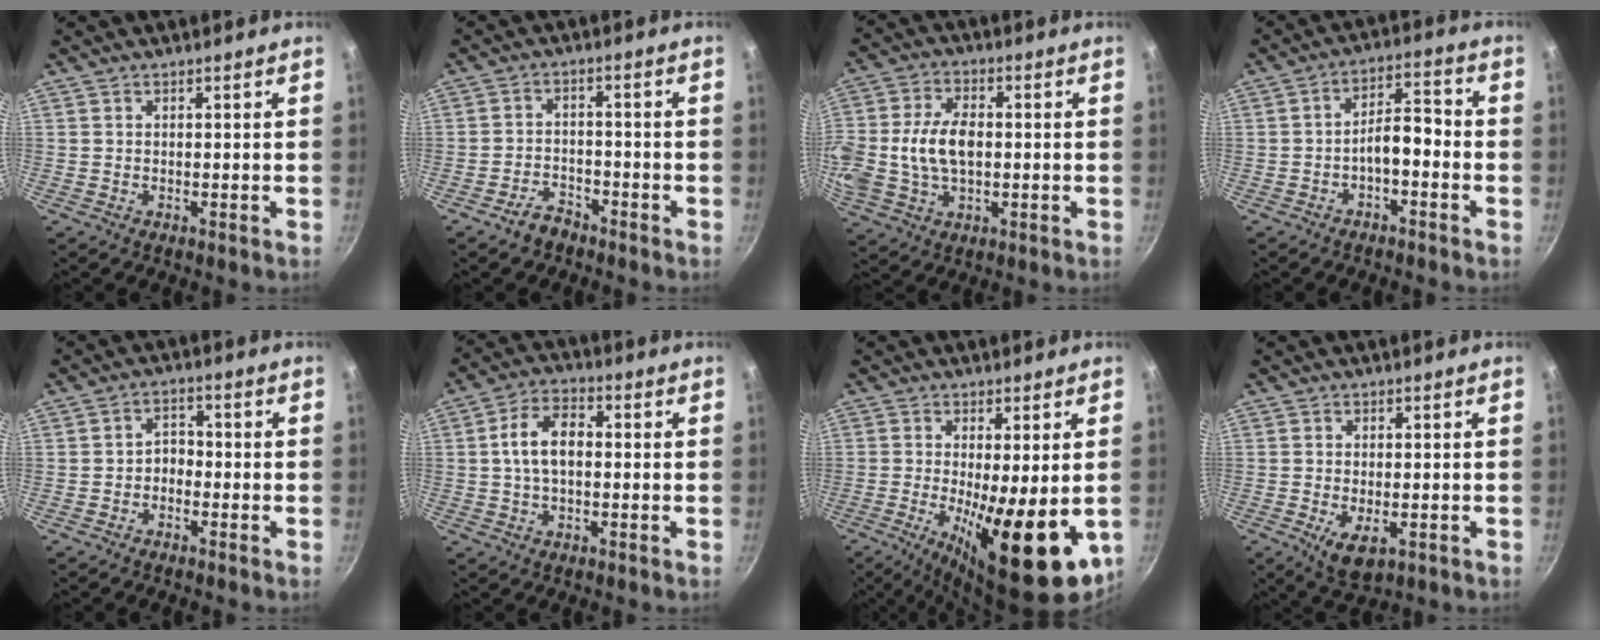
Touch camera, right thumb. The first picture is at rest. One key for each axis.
{"total": 4.2, "fx": -3.2, "fy": 2.3, "fz": 1.4, "tx": -0.017, "ty": 0.023, "tz": -0.057}
{"total": 15.6, "fx": -0.2, "fy": 10.1, "fz": 11.8, "tx": -0.264, "ty": 0.011, "tz": 0.005}
{"total": 6.8, "fx": -2.0, "fy": 3.3, "fz": 5.5, "tx": -0.082, "ty": 0.042, "tz": -0.040}
{"total": 3.2, "fx": -1.3, "fy": 2.4, "fz": 1.7, "tx": -0.005, "ty": 0.020, "tz": -0.031}
{"total": 8.2, "fx": 0.4, "fy": 4.8, "fz": 6.6, "tx": -0.115, "ty": 0.023, "tz": -0.001}
{"total": 18.8, "fx": -4.4, "fy": 6.1, "fz": 17.2, "tx": -0.225, "ty": -0.033, "tz": -0.042}
{"total": 5.3, "fx": -1.7, "fy": 2.6, "fz": 4.3, "tx": -0.072, "ty": -0.008, "tz": -0.022}